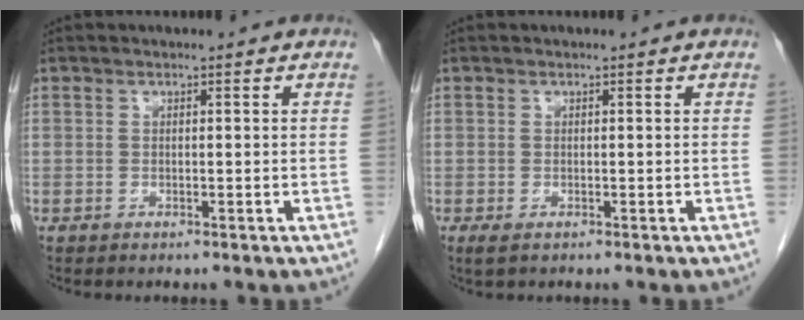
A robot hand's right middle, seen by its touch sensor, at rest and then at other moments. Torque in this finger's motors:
{"motor_torque": [0.73, -0.52, 0.10, 0.03]}